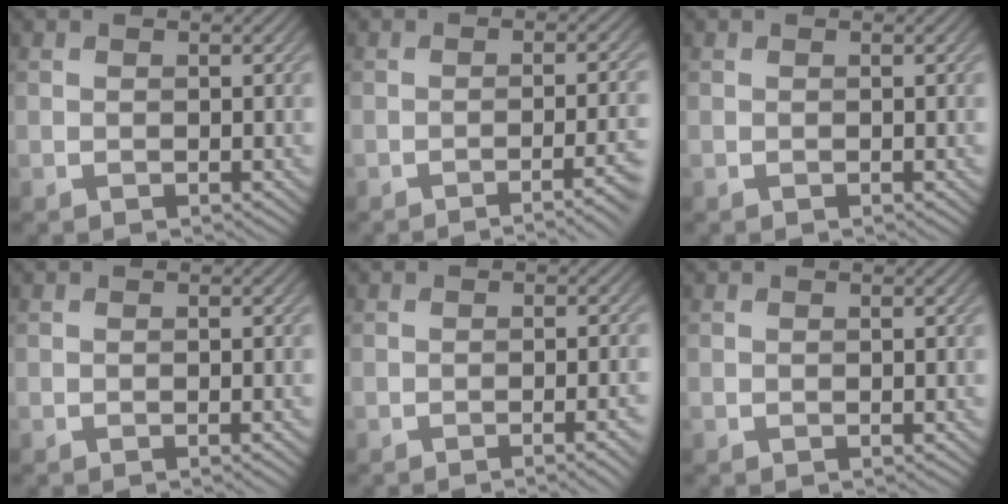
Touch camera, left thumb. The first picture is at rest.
{"total": 5.7, "force": [-2.9, 1.1, 4.8], "torque": [-0.059, 0.004, -0.041]}
{"total": 0.0}
{"total": 0.6, "force": [-0.3, 0.0, 0.5], "torque": [-0.005, 0.001, -0.007]}
{"total": 3.4, "force": [-1.4, 0.7, 3.0], "torque": [-0.033, 0.008, -0.025]}
{"total": 0.0}